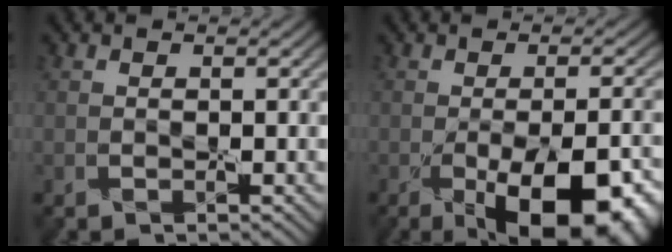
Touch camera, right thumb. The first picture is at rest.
{"total": 12.8, "force": [-5.4, 5.2, 10.4], "torque": [-0.148, -0.035, -0.057]}